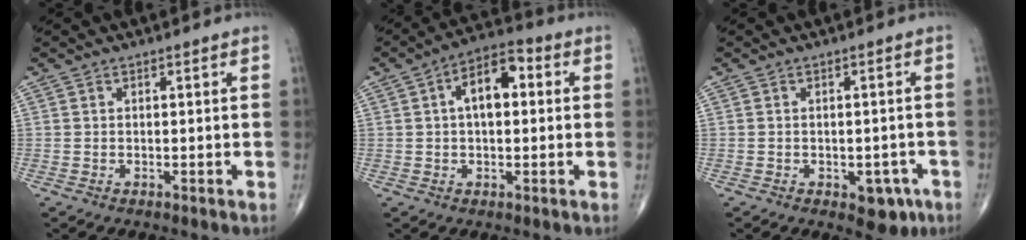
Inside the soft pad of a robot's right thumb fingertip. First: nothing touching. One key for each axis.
{"total": 9.2, "fx": 1.5, "fy": 4.8, "fz": 7.6, "tx": -0.111, "ty": 0.025, "tz": 0.013}
{"total": 5.3, "fx": -2.4, "fy": 3.1, "fz": 3.6, "tx": -0.021, "ty": 0.011, "tz": -0.024}